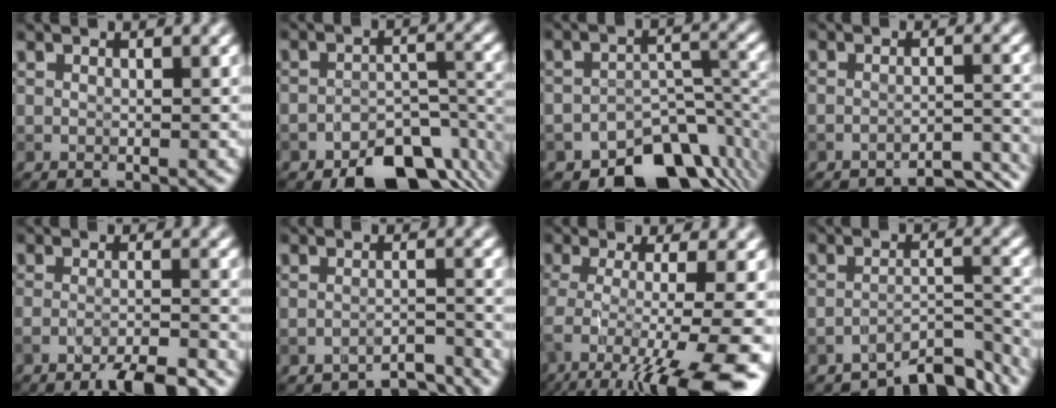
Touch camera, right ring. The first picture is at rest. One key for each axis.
{"total": 9.4, "fx": -6.6, "fy": 4.6, "fz": 4.9, "tx": -0.056, "ty": -0.026, "tz": -0.098}
{"total": 9.7, "fx": -7.2, "fy": 5.0, "fz": 4.2, "tx": -0.044, "ty": -0.022, "tz": -0.107}
{"total": 3.4, "fx": -3.1, "fy": 0.3, "fz": 1.2, "tx": -0.013, "ty": 0.002, "tz": -0.046}
{"total": 5.1, "fx": -4.0, "fy": 0.6, "fz": 3.2, "tx": -0.046, "ty": -0.002, "tz": -0.072}
{"total": 3.4, "fx": -3.4, "fy": 0.2, "fz": 0.4, "tx": -0.002, "ty": 0.003, "tz": -0.052}
{"total": 9.4, "fx": -5.0, "fy": 2.0, "fz": 7.7, "tx": -0.119, "ty": -0.024, "tz": -0.087}
{"total": 5.8, "fx": -5.3, "fy": 1.0, "fz": 2.0, "tx": -0.025, "ty": -0.003, "tz": -0.081}